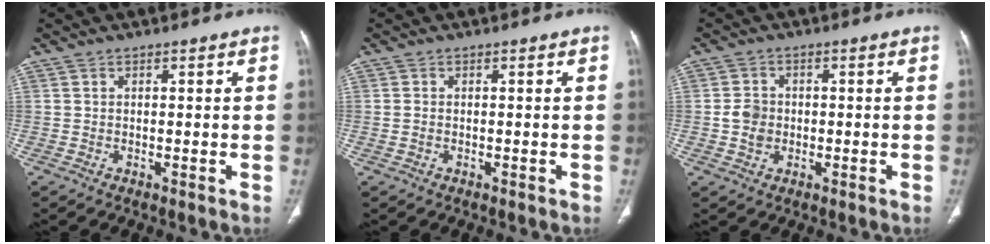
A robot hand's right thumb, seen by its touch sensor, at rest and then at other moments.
{"total": 0.9, "force": [-0.2, 0.6, 0.6], "torque": [-0.020, 0.002, -0.002]}
{"total": 3.9, "force": [-0.6, 3.3, 2.0], "torque": [-0.028, 0.006, -0.012]}